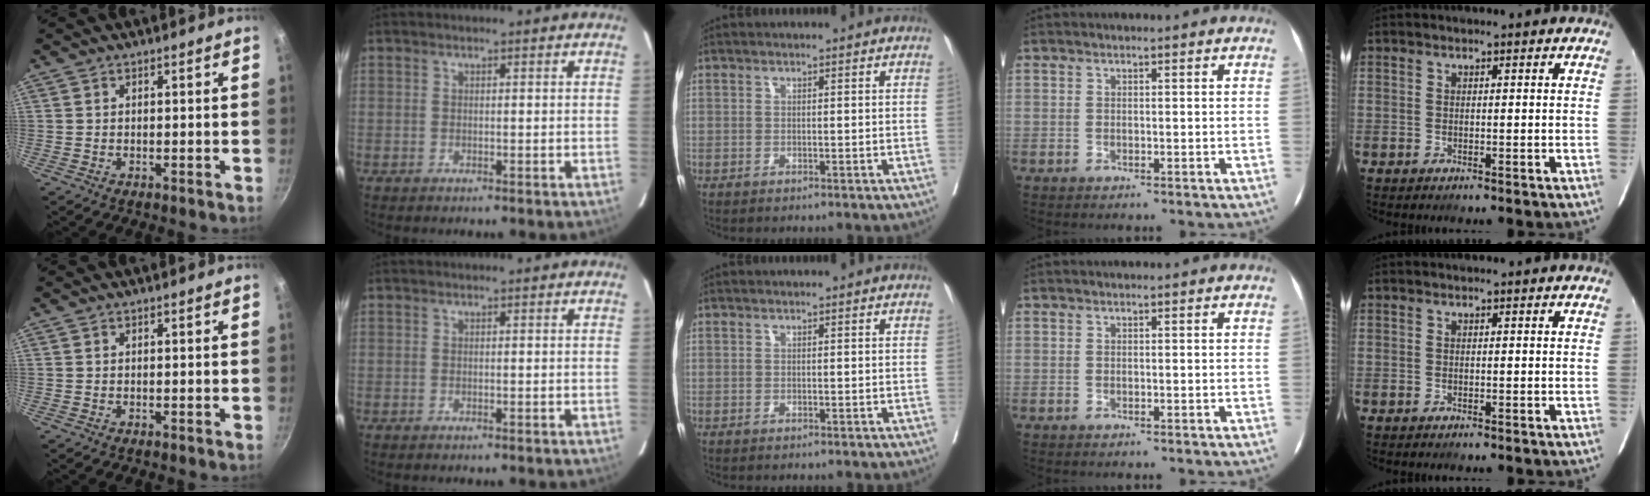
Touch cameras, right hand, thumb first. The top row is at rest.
{}